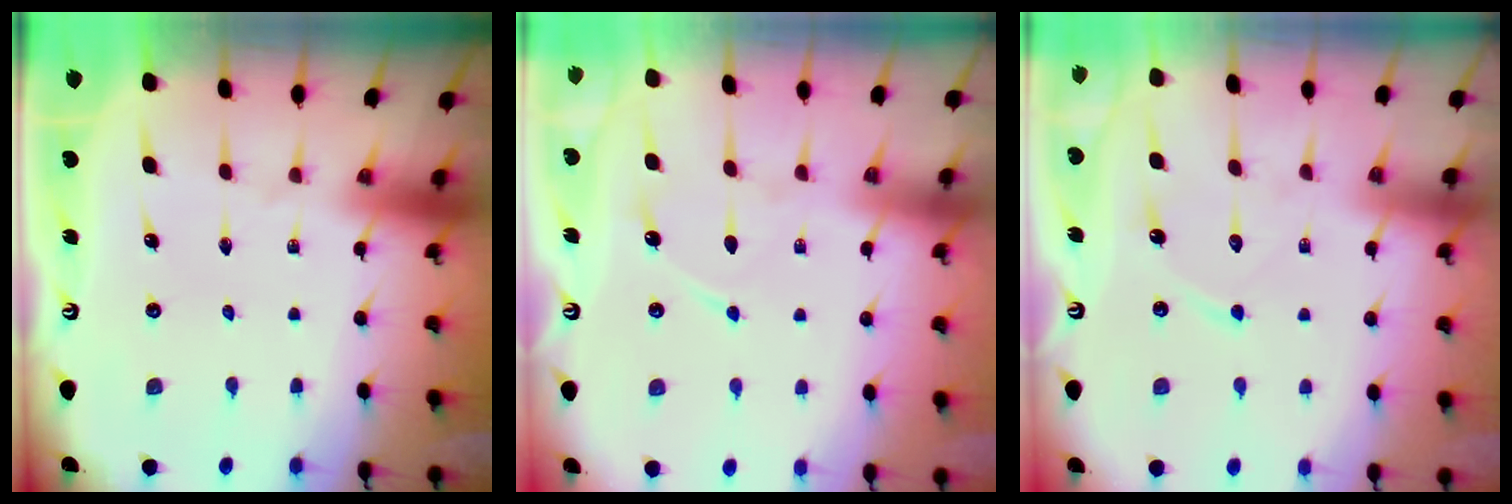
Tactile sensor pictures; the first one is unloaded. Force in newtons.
{"total": 7.4, "press": 7.3, "slide": 0.7}
{"total": 7.5, "press": 7.5, "slide": 0.5}